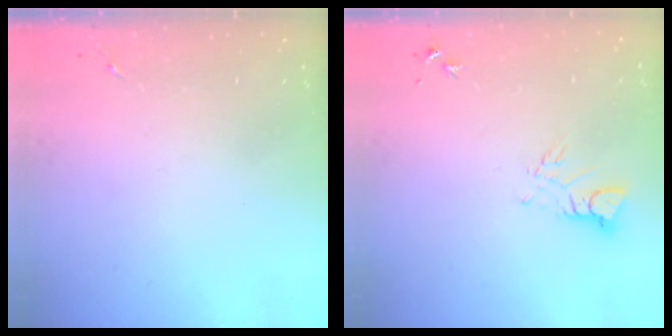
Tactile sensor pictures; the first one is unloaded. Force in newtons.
{"total": 3.7, "press": 3.7, "slide": 0.4}